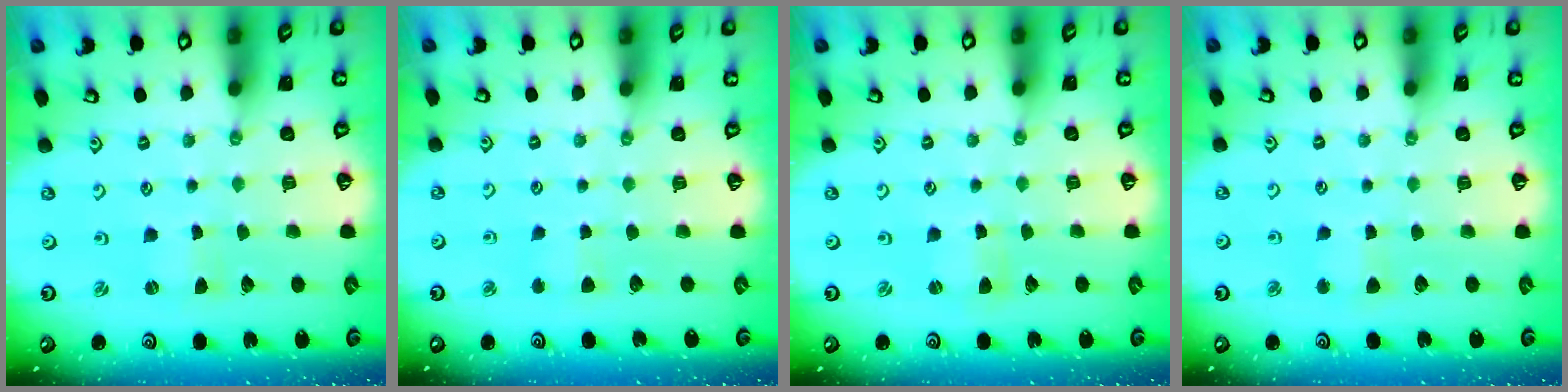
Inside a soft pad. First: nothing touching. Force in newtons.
{"total": 3.8, "press": 3.8, "slide": 0.5}
{"total": 0.7, "press": 0.7, "slide": 0.1}
{"total": 2.8, "press": 2.7, "slide": 0.4}